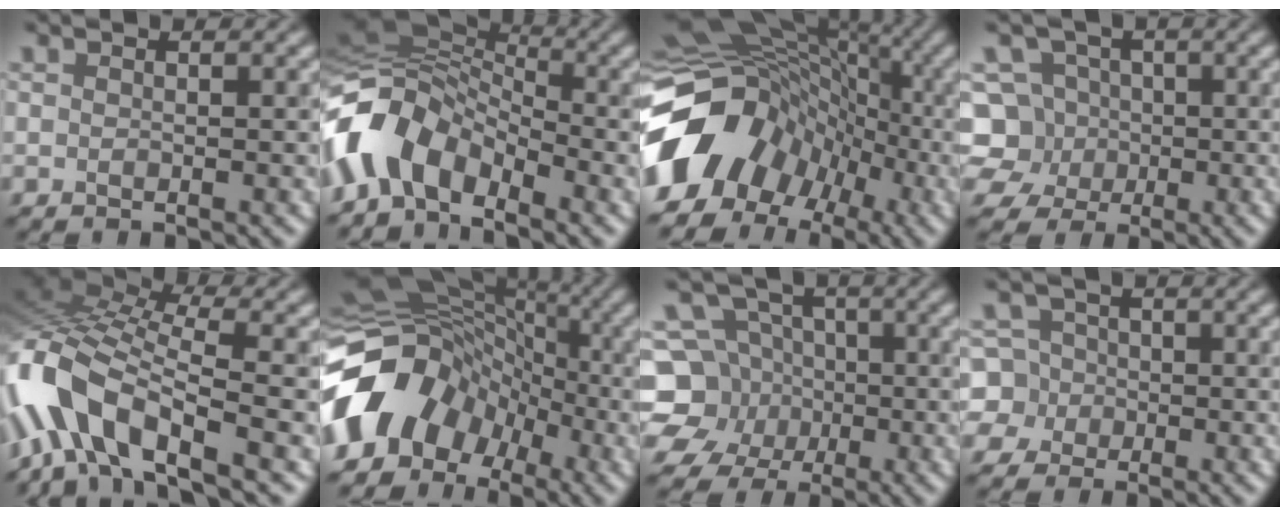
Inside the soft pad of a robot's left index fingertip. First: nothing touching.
{"total": 8.7, "force": [-3.6, 5.4, 5.7], "torque": [-0.102, 0.015, -0.089]}
{"total": 13.7, "force": [-3.6, 11.1, 7.1], "torque": [-0.148, -0.004, -0.077]}
{"total": 7.3, "force": [-1.2, 6.7, 2.7], "torque": [-0.044, 0.028, -0.054]}
{"total": 11.5, "force": [-5.2, 4.9, 9.0], "torque": [-0.182, 0.011, -0.109]}
{"total": 12.7, "force": [-4.4, 9.8, 6.7], "torque": [-0.126, 0.005, -0.097]}
{"total": 9.8, "force": [-2.2, 9.0, 3.1], "torque": [-0.074, 0.014, -0.072]}
{"total": 6.5, "force": [-1.5, 6.2, 1.5], "torque": [-0.030, 0.020, -0.056]}